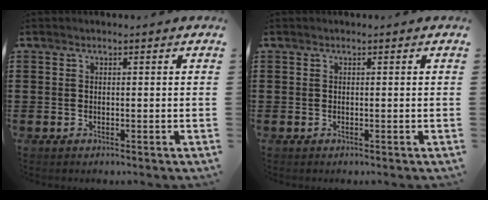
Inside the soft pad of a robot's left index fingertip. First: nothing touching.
{"total": 0.0}